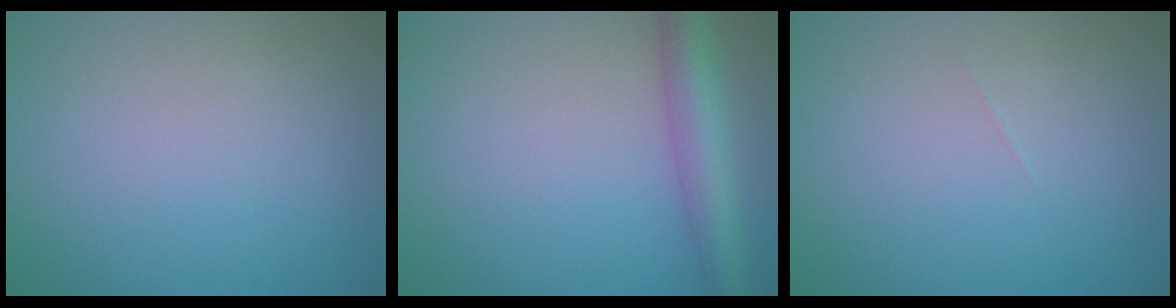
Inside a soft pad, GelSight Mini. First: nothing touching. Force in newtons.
{"total": 4.9, "press": 4.9, "slide": 0.2}
{"total": 0.0}